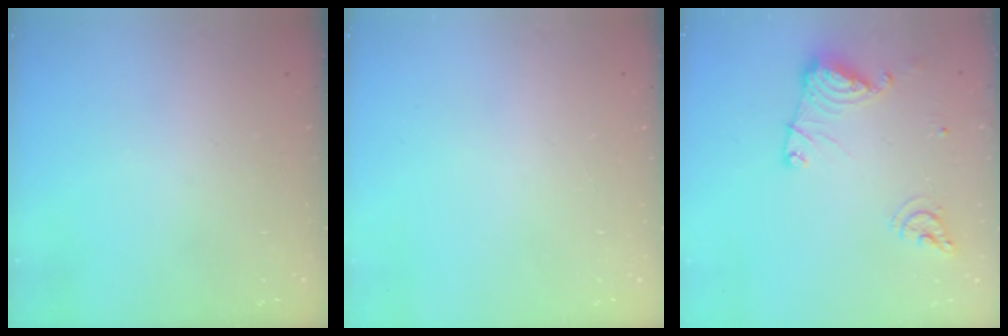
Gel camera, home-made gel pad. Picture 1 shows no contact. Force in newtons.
{"total": 0.0}
{"total": 13.6, "press": 13.5, "slide": 1.5}